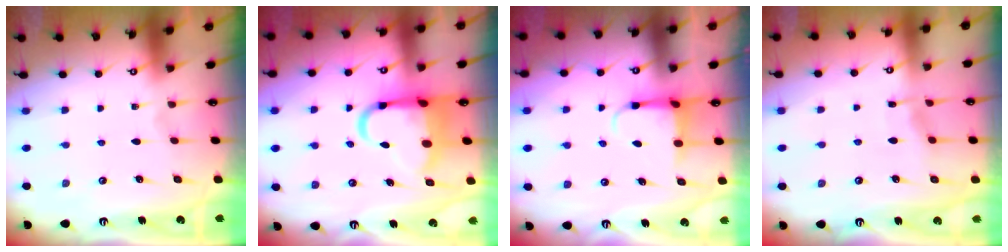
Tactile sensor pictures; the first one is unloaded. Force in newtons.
{"total": 10.8, "press": 10.4, "slide": 2.8}
{"total": 4.2, "press": 4.1, "slide": 1.1}
{"total": 4.5, "press": 4.5, "slide": 0.6}